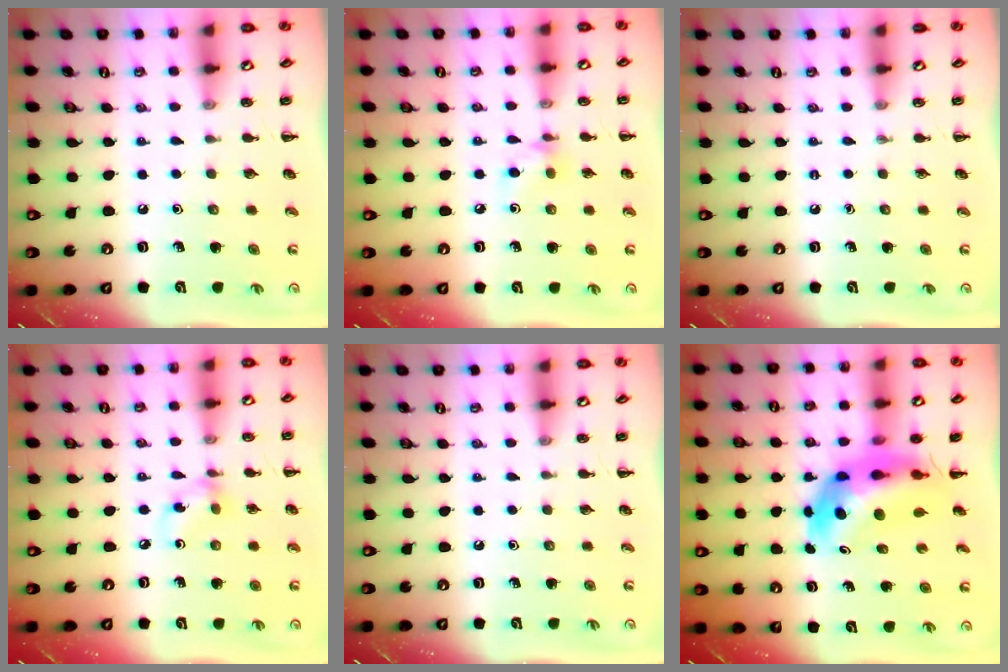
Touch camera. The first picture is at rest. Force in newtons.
{"total": 5.2, "press": 5.1, "slide": 0.8}
{"total": 0.0}
{"total": 5.0, "press": 4.8, "slide": 1.2}
{"total": 0.0}
{"total": 9.7, "press": 9.2, "slide": 3.2}